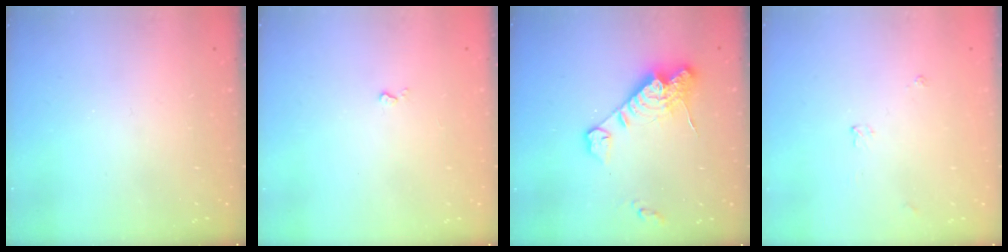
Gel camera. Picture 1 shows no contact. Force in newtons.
{"total": 3.3, "press": 3.2, "slide": 0.5}
{"total": 14.1, "press": 14.0, "slide": 1.5}
{"total": 3.3, "press": 3.3, "slide": 0.5}